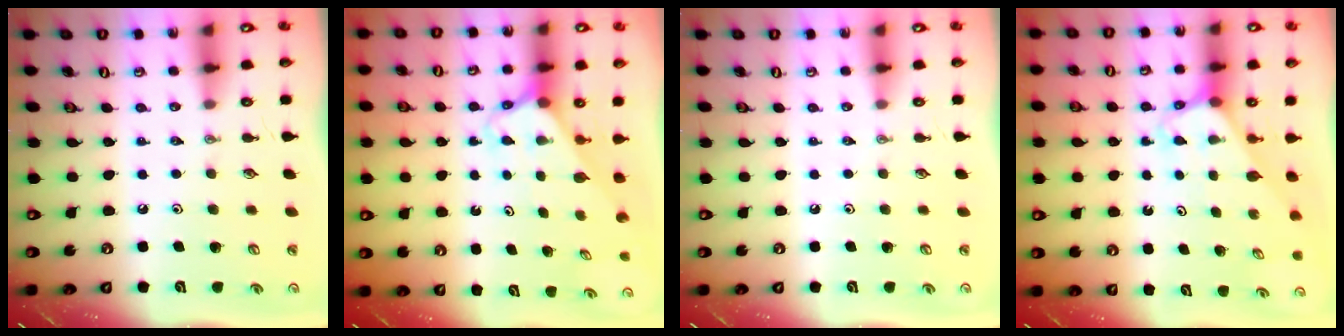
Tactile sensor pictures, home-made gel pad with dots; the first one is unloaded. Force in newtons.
{"total": 2.6, "press": 2.6, "slide": 0.1}
{"total": 0.0}
{"total": 3.1, "press": 3.1, "slide": 0.2}